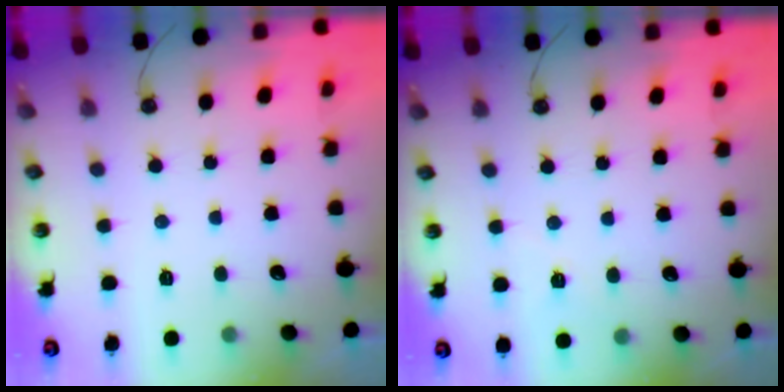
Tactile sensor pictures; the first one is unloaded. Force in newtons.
{"total": 2.6, "press": 2.3, "slide": 1.2}